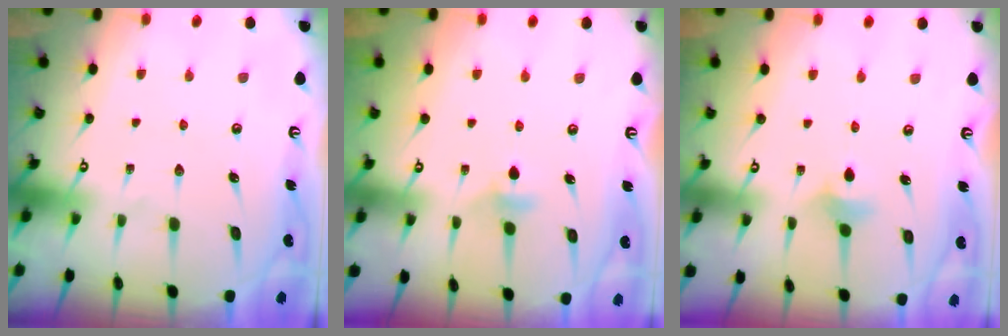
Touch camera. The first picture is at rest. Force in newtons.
{"total": 3.7, "press": 3.6, "slide": 0.8}
{"total": 3.7, "press": 3.7, "slide": 0.4}